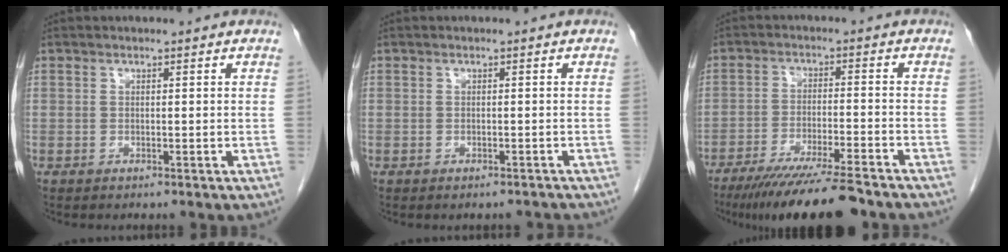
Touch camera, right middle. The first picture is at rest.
{"total": 2.1, "force": [-2.0, 0.7, 0.3], "torque": [0.000, -0.002, -0.026]}
{"total": 14.4, "force": [-12.0, 0.7, 7.8], "torque": [-0.126, -0.030, -0.195]}